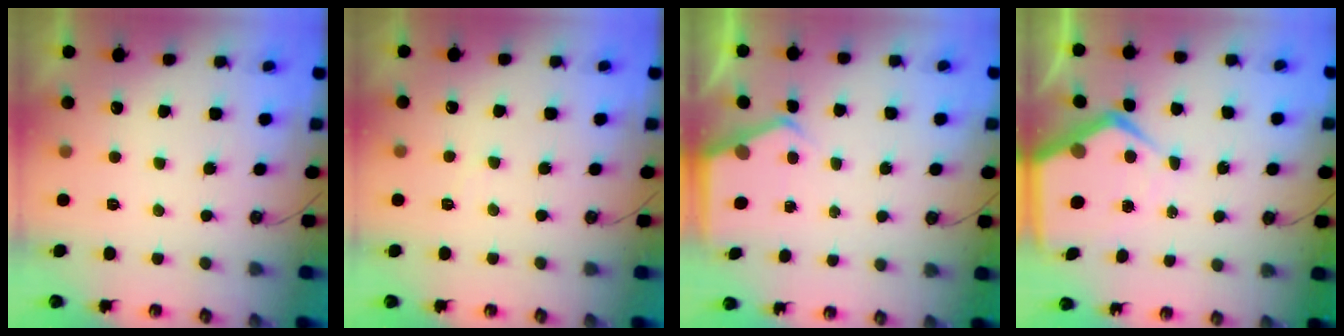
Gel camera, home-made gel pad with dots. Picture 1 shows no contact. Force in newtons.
{"total": 3.0, "press": 2.9, "slide": 0.4}
{"total": 3.9, "press": 3.9, "slide": 0.2}
{"total": 8.7, "press": 8.7, "slide": 1.0}